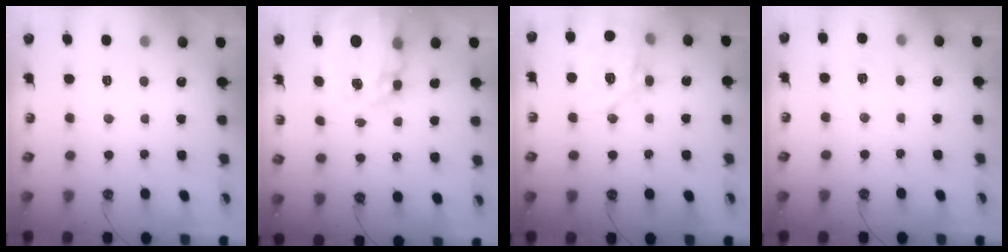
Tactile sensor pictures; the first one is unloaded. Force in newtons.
{"total": 14.4, "press": 14.3, "slide": 1.2}
{"total": 17.5, "press": 17.3, "slide": 2.5}
{"total": 4.4, "press": 4.3, "slide": 0.5}